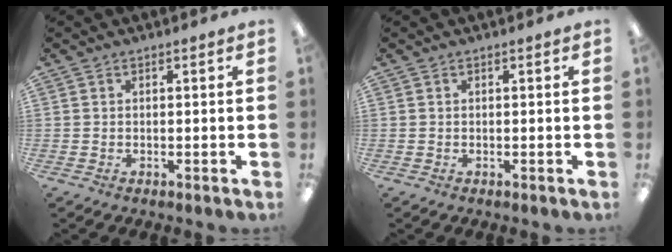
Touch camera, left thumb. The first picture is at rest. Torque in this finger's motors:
{"motor_torque": [0.00, 0.00, -0.04, -0.04, 0.00]}